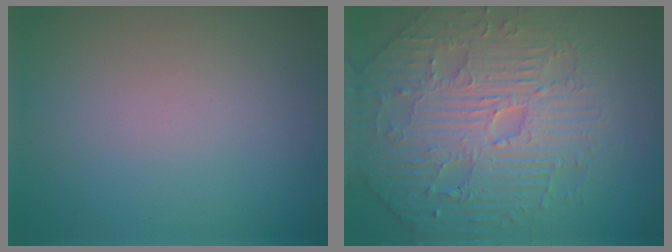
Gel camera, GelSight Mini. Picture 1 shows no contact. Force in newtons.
{"total": 6.9, "press": 5.9, "slide": 3.5}